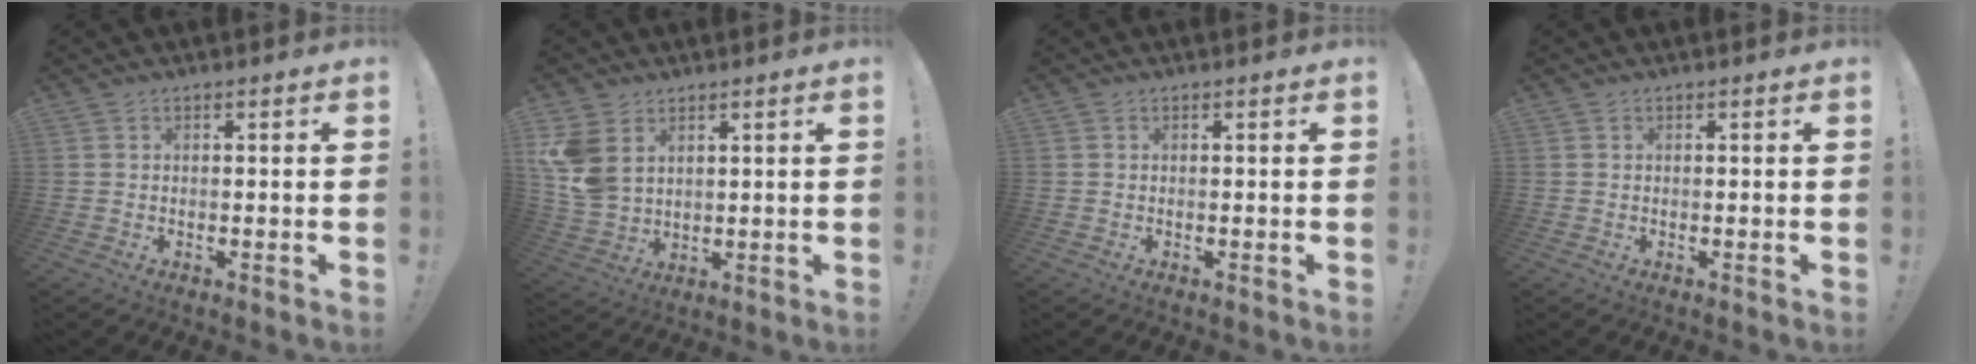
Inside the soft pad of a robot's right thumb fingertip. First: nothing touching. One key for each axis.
{"total": 9.6, "fx": 4.1, "fy": 6.8, "fz": 5.3, "tx": -0.111, "ty": -0.013, "tz": 0.083}
{"total": 0.0}
{"total": 0.0}